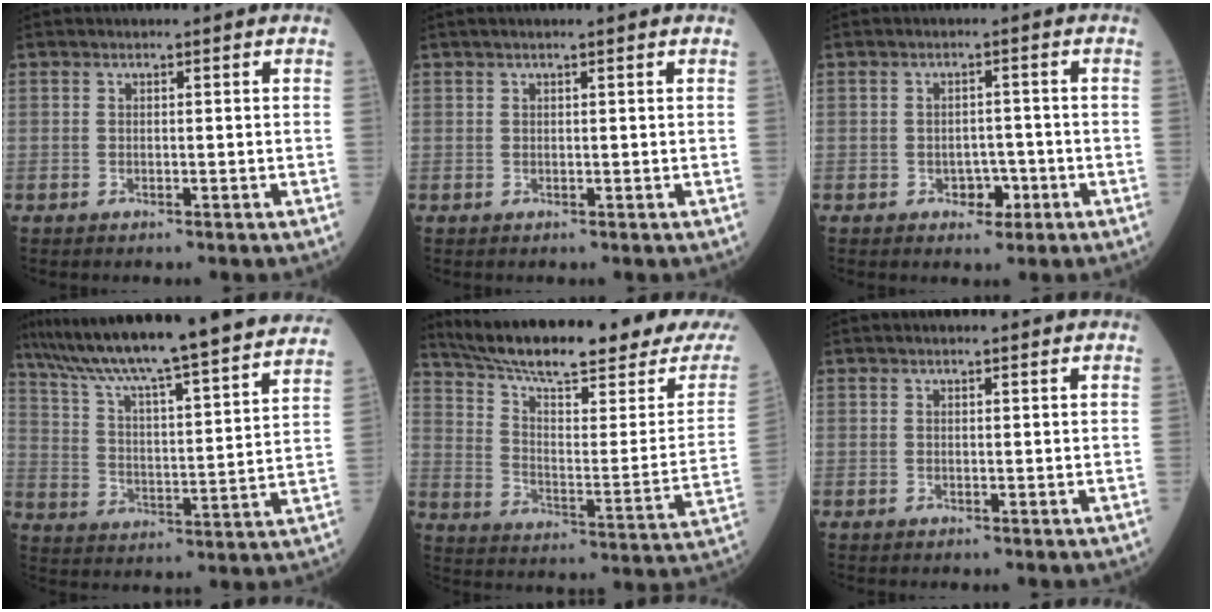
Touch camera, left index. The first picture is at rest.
{"total": 2.8, "force": [2.1, -0.2, 1.8], "torque": [-0.024, 0.023, 0.034]}
{"total": 2.8, "force": [-1.2, 2.0, 1.6], "torque": [-0.016, 0.005, -0.012]}
{"total": 29.8, "force": [26.5, 1.0, 13.7], "torque": [-0.225, -0.039, 0.364]}
{"total": 24.5, "force": [21.2, 1.8, 12.1], "torque": [-0.200, -0.053, 0.297]}
{"total": 2.6, "force": [2.3, 0.3, 1.2], "torque": [-0.013, 0.021, 0.030]}